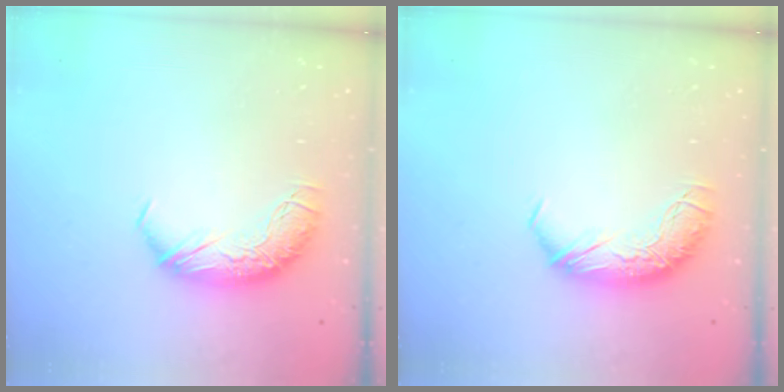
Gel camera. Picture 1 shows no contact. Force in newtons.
{"total": 0.0}